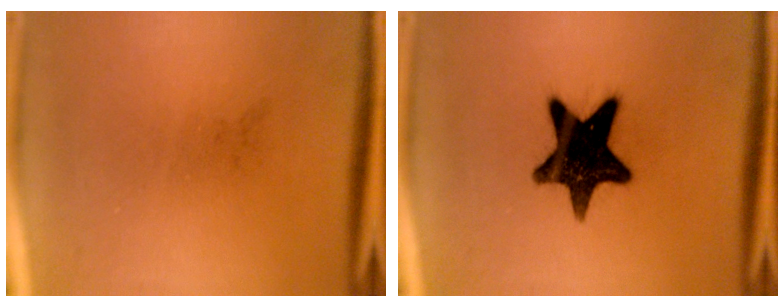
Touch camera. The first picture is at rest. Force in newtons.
{"total": 14.9}